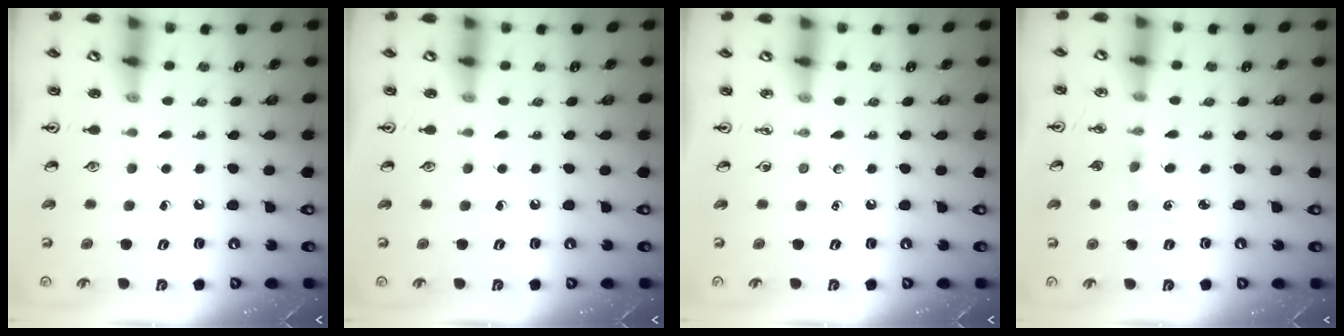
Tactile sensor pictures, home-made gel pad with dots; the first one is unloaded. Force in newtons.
{"total": 0.0}
{"total": 0.0}
{"total": 1.4, "press": 1.4, "slide": 0.3}